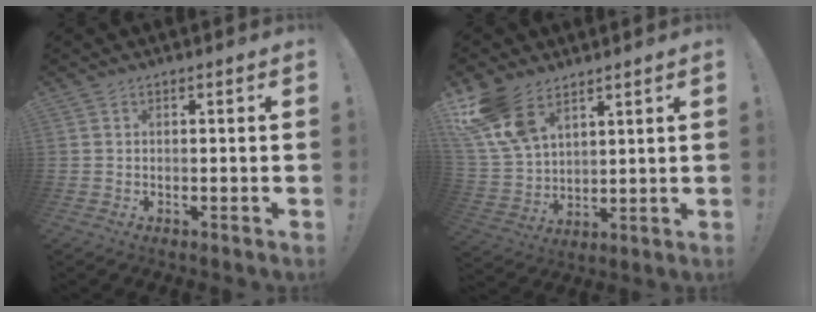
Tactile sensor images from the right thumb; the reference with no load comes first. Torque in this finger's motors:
{"motor_torque": [-0.41, 1.42, 1.11, 0.72, 0.29]}